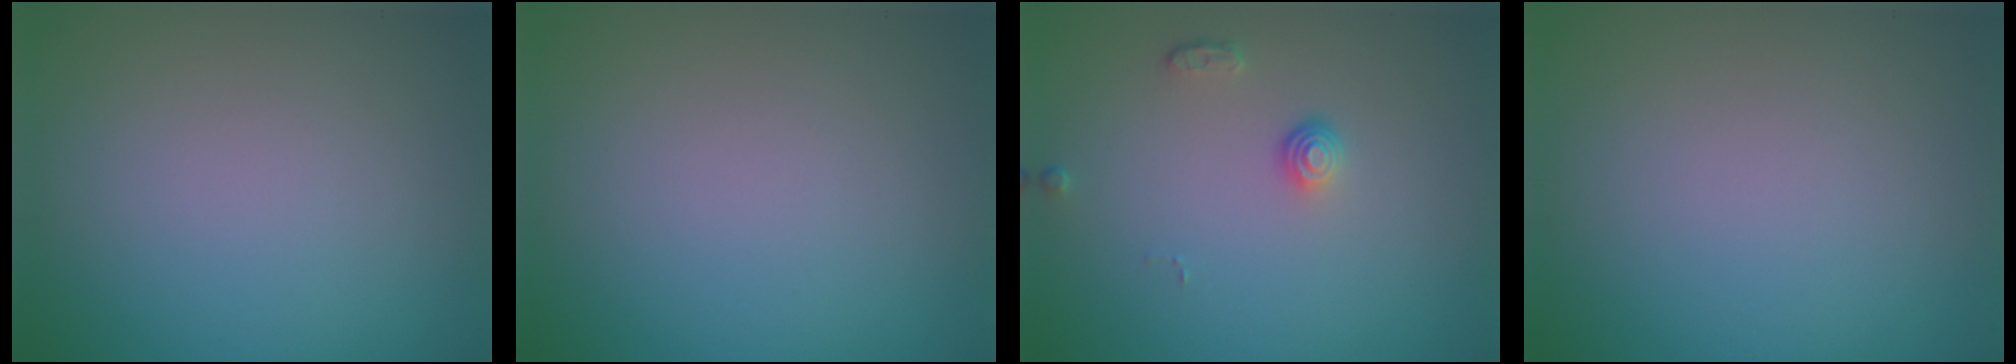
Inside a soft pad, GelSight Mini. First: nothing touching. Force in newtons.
{"total": 0.0}
{"total": 1.3, "press": 1.0, "slide": 0.9}
{"total": 0.0}